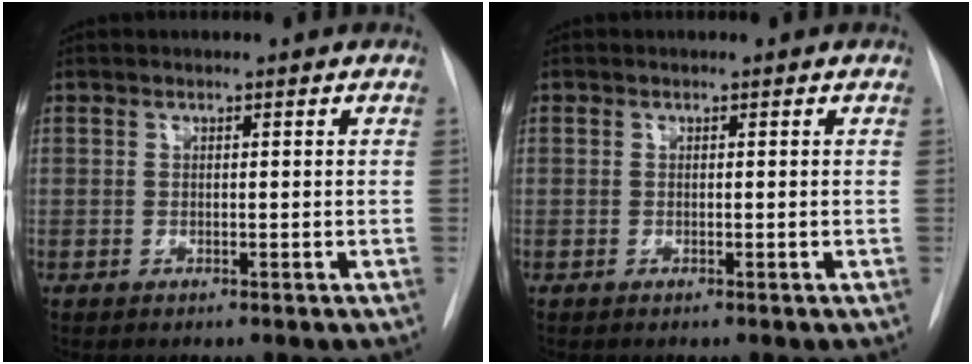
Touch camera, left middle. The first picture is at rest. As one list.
[{"total": 0.0}]